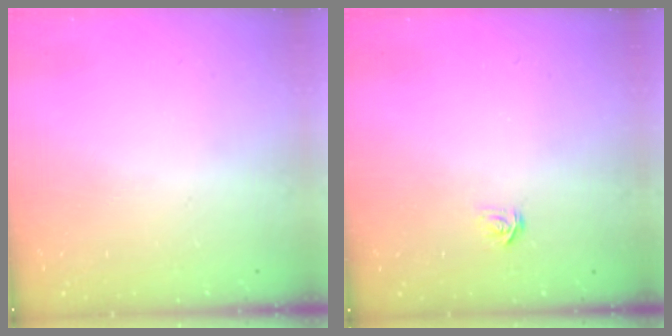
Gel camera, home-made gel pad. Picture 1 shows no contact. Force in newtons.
{"total": 2.1, "press": 2.1, "slide": 0.2}